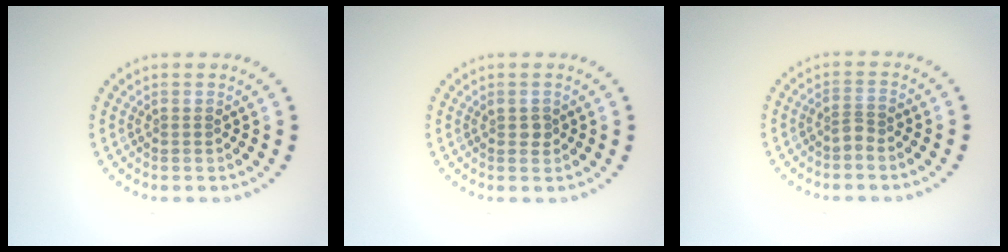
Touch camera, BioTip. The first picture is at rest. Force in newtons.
{"total": 0.9, "press": 0.9, "slide": 0.1}
{"total": 1.1, "press": 0.7, "slide": 0.8}